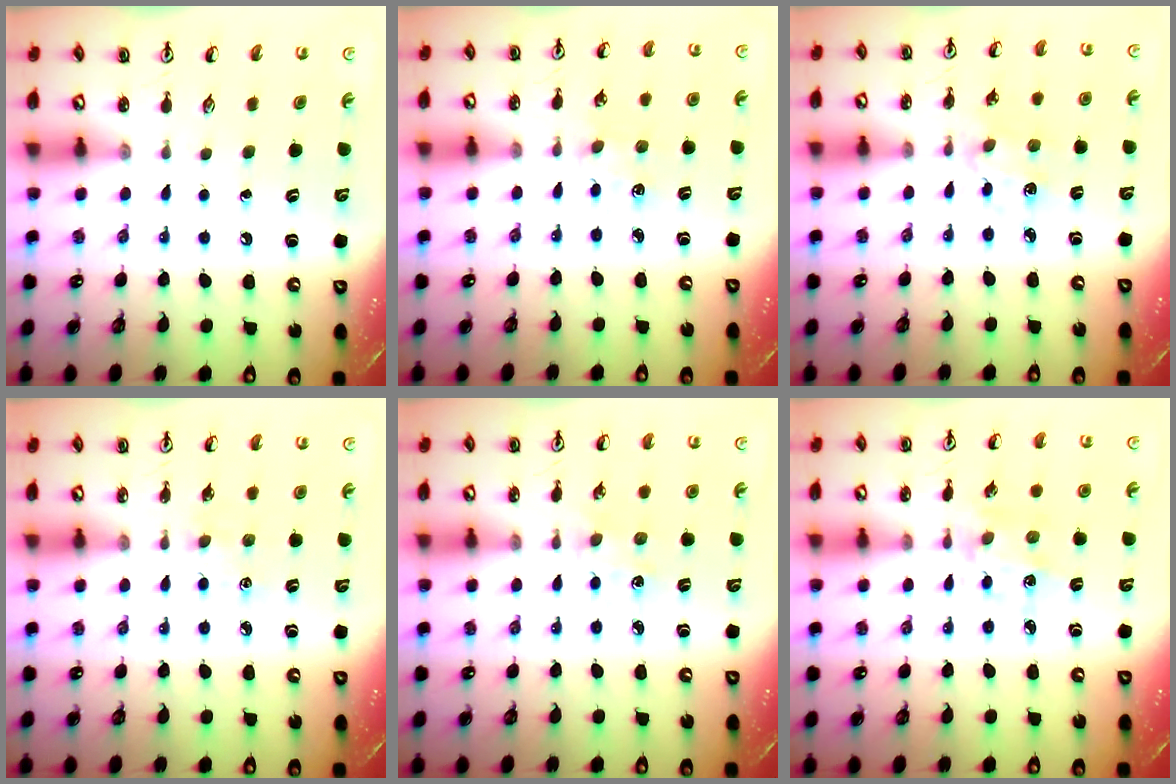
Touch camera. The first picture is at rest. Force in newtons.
{"total": 3.3, "press": 3.3, "slide": 0.5}
{"total": 3.0, "press": 3.0, "slide": 0.2}
{"total": 2.2, "press": 2.2, "slide": 0.4}
{"total": 3.7, "press": 3.7, "slide": 0.5}
{"total": 2.9, "press": 2.8, "slide": 0.8}